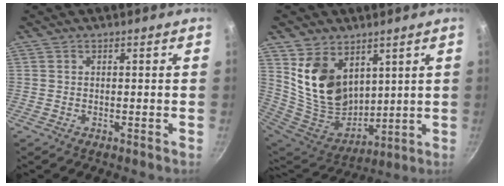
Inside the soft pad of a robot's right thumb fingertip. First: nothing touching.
{"total": 15.9, "force": [7.4, 11.1, 8.7], "torque": [-0.138, -0.065, 0.159]}